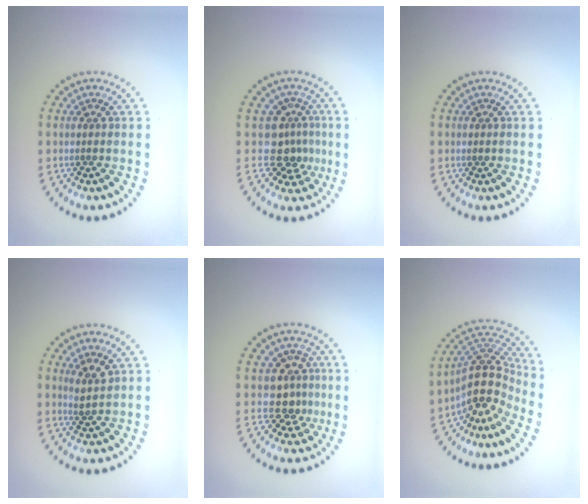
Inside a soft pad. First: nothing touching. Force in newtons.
{"total": 3.2, "press": 2.3, "slide": 2.2}
{"total": 0.6, "press": 0.6, "slide": 0.1}
{"total": 1.9, "press": 1.5, "slide": 1.1}
{"total": 3.0, "press": 2.3, "slide": 1.8}
{"total": 5.0, "press": 3.8, "slide": 3.4}